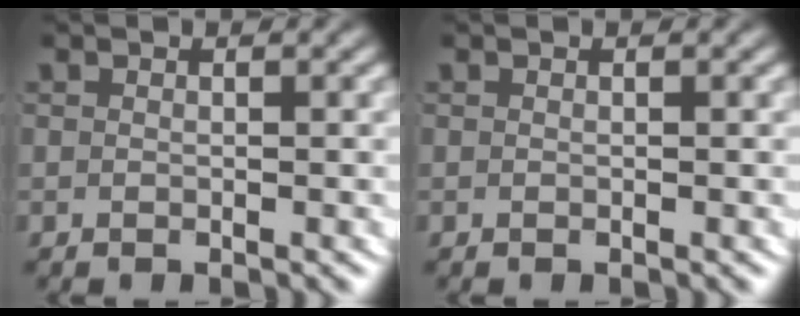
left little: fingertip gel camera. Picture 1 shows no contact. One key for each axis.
{"total": 0.0}